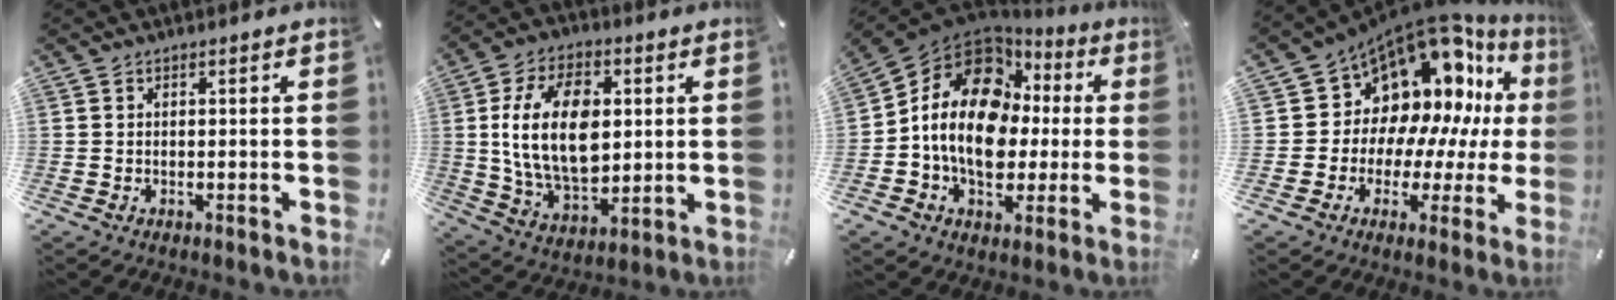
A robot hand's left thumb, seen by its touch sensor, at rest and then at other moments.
{"total": 18.2, "force": [2.5, 12.0, 13.5], "torque": [-0.274, 0.007, 0.045]}
{"total": 16.8, "force": [0.6, 13.4, 10.2], "torque": [-0.210, -0.009, 0.011]}
{"total": 12.2, "force": [6.8, 9.1, 4.5], "torque": [-0.072, -0.098, 0.128]}